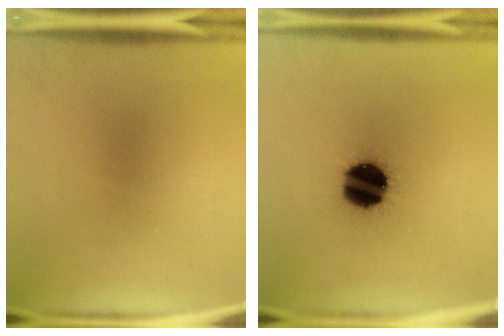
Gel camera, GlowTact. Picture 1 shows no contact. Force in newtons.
{"total": 17.7}